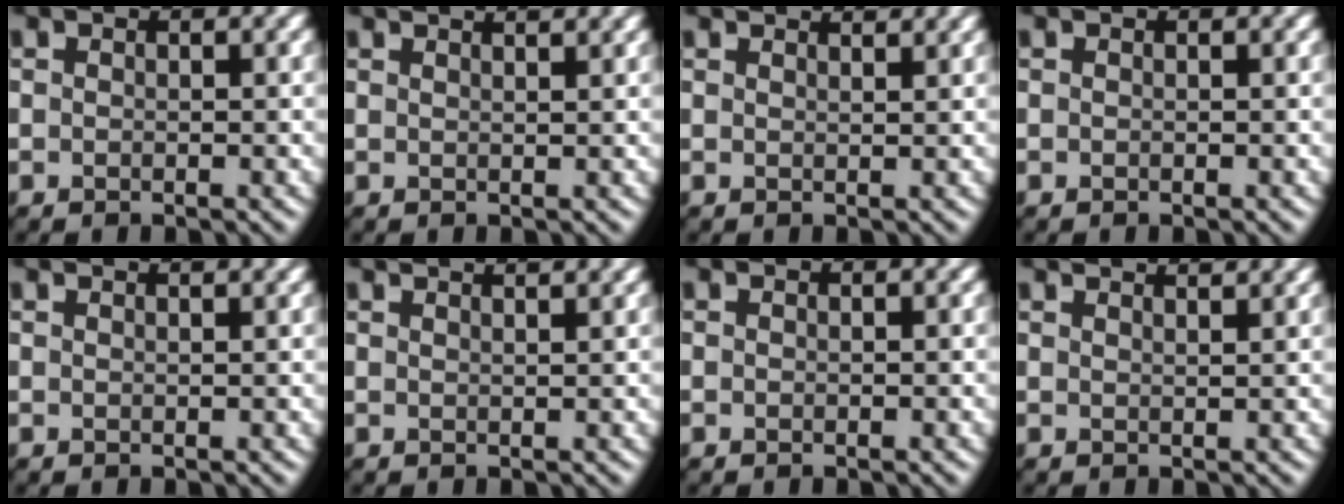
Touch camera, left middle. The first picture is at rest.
{"total": 3.1, "force": [2.6, 0.9, 1.5], "torque": [-0.019, 0.029, 0.020]}
{"total": 2.5, "force": [2.4, 0.2, 0.8], "torque": [-0.015, 0.009, 0.020]}
{"total": 0.0}
{"total": 1.6, "force": [1.5, 0.2, 0.5], "torque": [-0.007, 0.008, 0.010]}
{"total": 3.2, "force": [2.6, 1.0, 1.6], "torque": [-0.019, 0.028, 0.020]}
{"total": 0.0}
{"total": 3.4, "force": [2.9, 0.8, 1.5], "torque": [-0.016, 0.026, 0.022]}